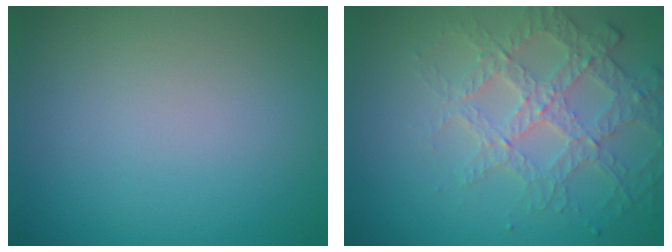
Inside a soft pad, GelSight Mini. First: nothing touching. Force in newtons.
{"total": 3.7, "press": 3.6, "slide": 0.7}